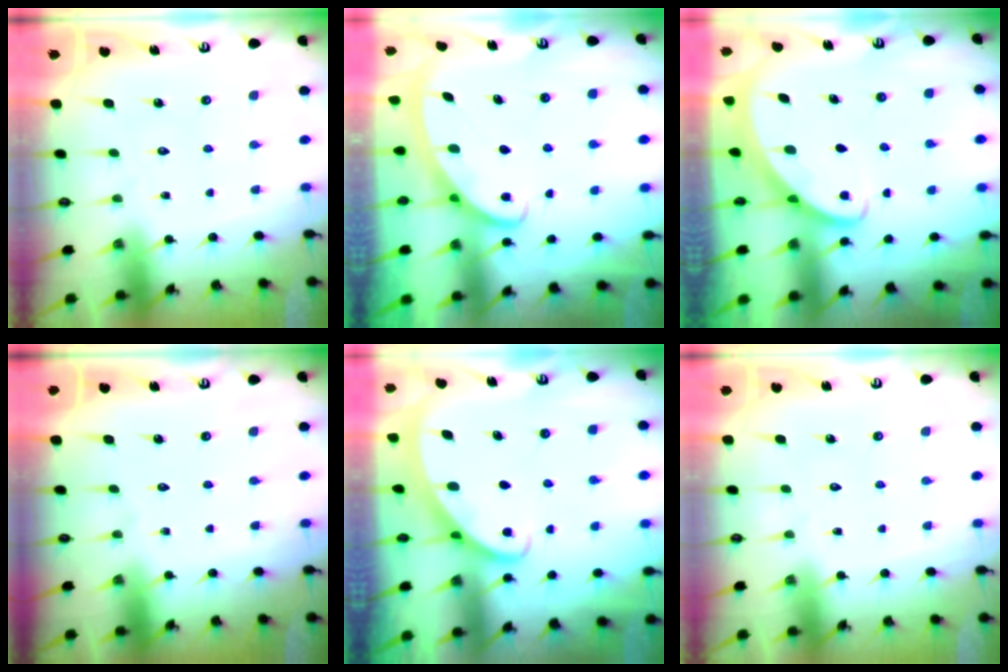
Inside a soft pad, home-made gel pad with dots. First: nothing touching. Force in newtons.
{"total": 2.6, "press": 2.6, "slide": 0.4}
{"total": 2.4, "press": 2.3, "slide": 0.3}
{"total": 0.0}
{"total": 2.3, "press": 2.3, "slide": 0.2}
{"total": 0.0}